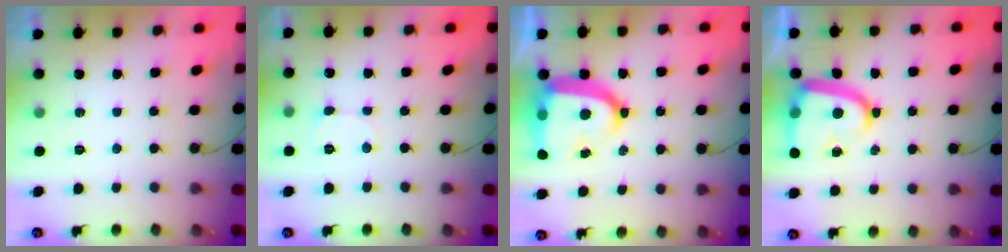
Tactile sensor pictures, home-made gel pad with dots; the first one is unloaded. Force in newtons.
{"total": 3.5, "press": 3.5, "slide": 0.3}
{"total": 18.5, "press": 18.4, "slide": 1.5}
{"total": 14.0, "press": 13.9, "slide": 1.5}